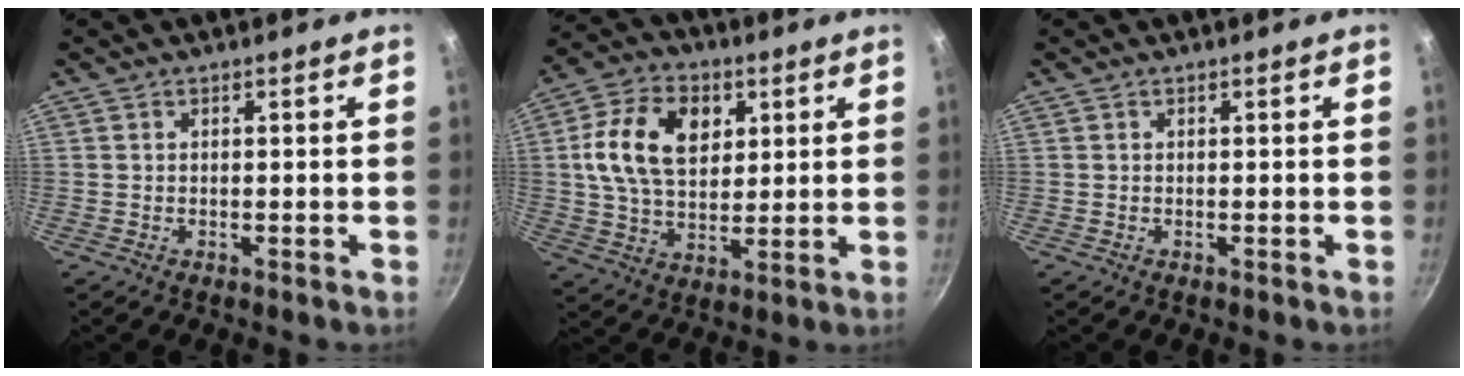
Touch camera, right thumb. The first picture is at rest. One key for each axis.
{"total": 15.1, "fx": 3.9, "fy": 10.4, "fz": 10.3, "tx": -0.166, "ty": 0.000, "tz": 0.062}
{"total": 0.0}